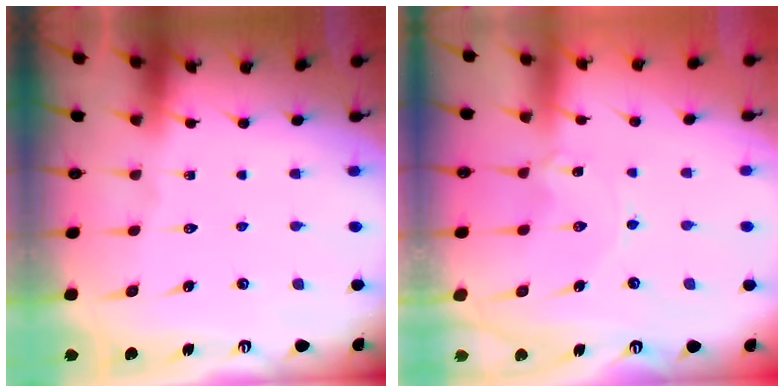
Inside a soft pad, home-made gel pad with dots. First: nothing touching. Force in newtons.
{"total": 0.0}